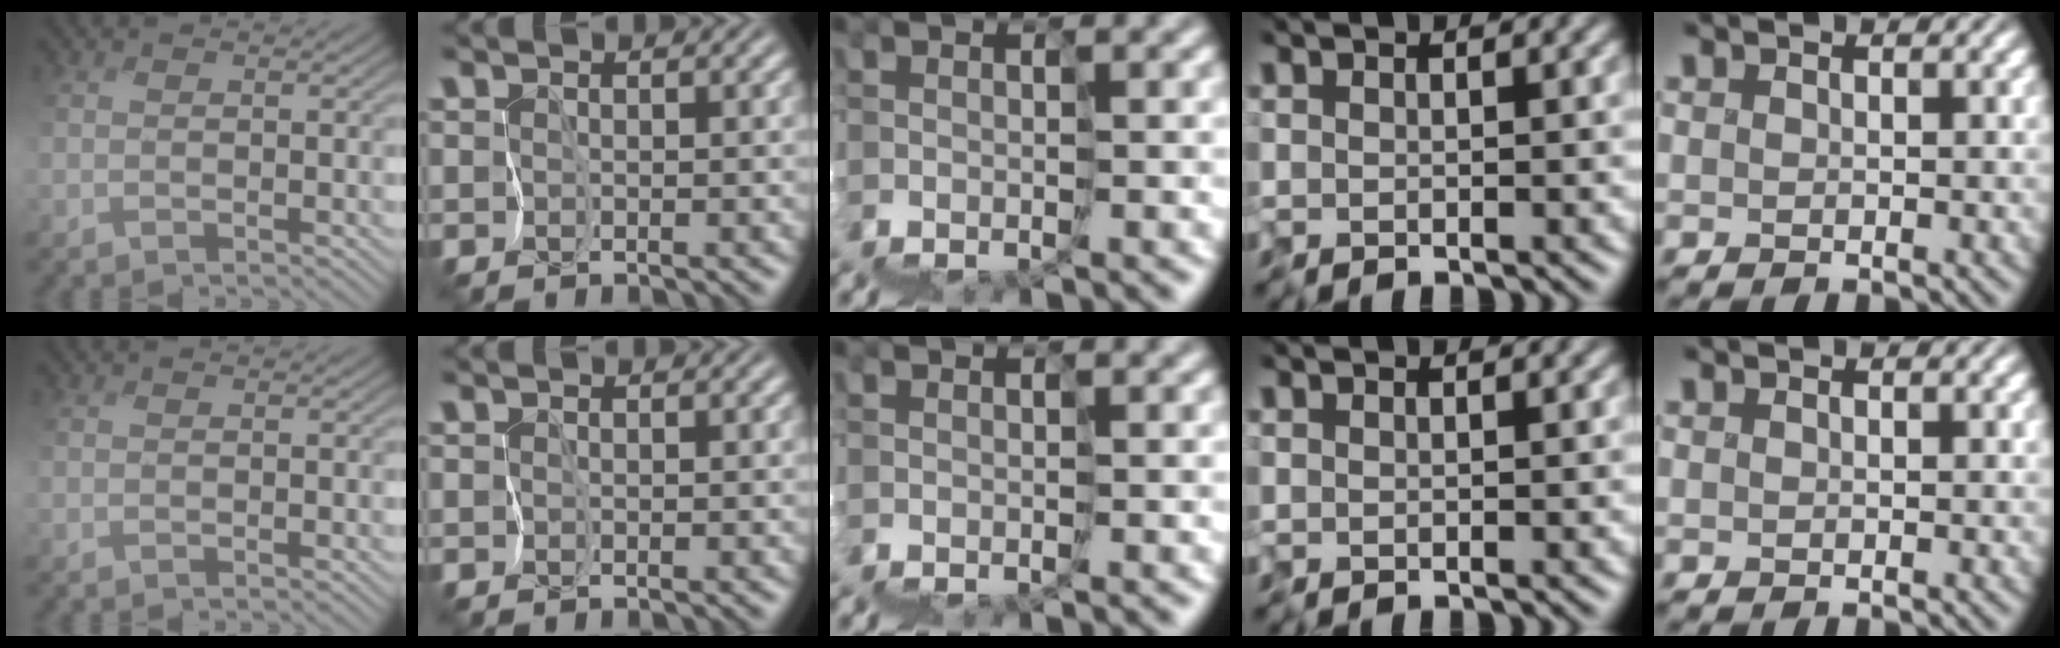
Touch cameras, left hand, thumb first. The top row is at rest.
{}